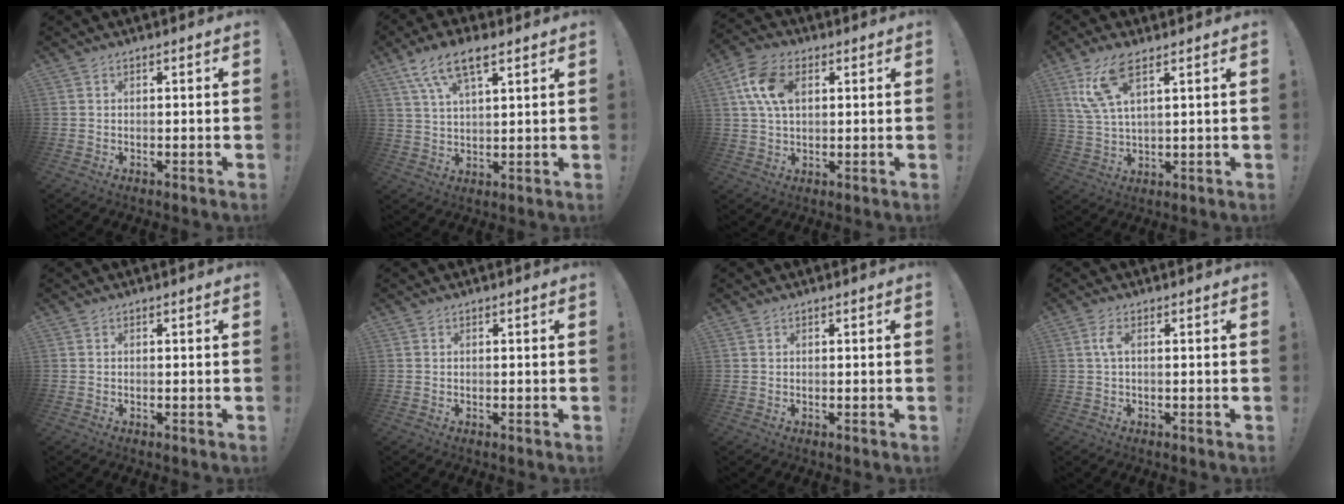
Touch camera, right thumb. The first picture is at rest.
{"total": 10.2, "force": [6.1, 3.8, 7.2], "torque": [-0.125, -0.018, 0.112]}
{"total": 11.8, "force": [3.4, 7.5, 8.5], "torque": [-0.165, 0.006, 0.063]}
{"total": 10.6, "force": [5.7, 3.7, 8.1], "torque": [-0.157, -0.012, 0.111]}
{"total": 0.0}
{"total": 0.0}
{"total": 0.0}
{"total": 3.1, "force": [0.3, 0.8, 3.0], "torque": [-0.057, 0.004, 0.005]}